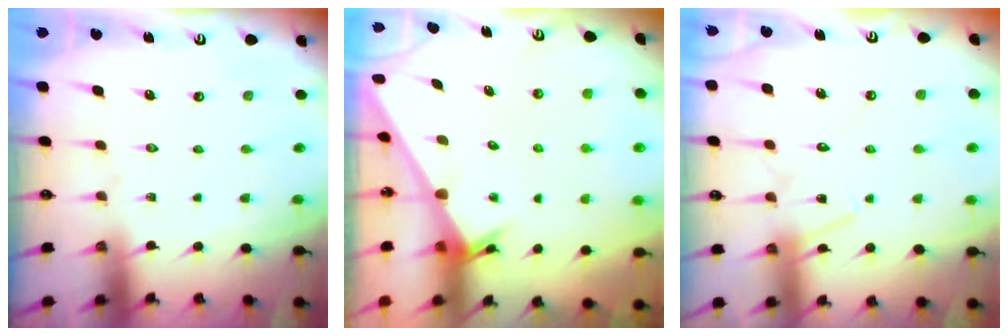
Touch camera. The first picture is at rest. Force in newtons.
{"total": 2.5, "press": 2.5, "slide": 0.1}
{"total": 13.7, "press": 13.7, "slide": 0.9}